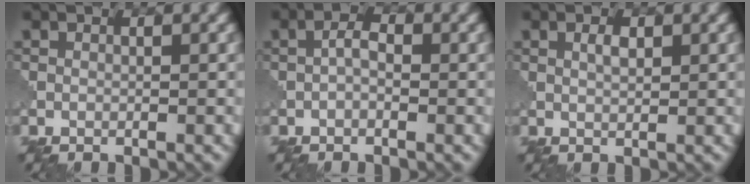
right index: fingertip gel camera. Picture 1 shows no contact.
{"total": 1.7, "force": [-0.3, 0.8, 1.5], "torque": [-0.028, 0.008, -0.010]}
{"total": 1.3, "force": [0.5, 0.5, 1.1], "torque": [-0.024, 0.002, 0.010]}